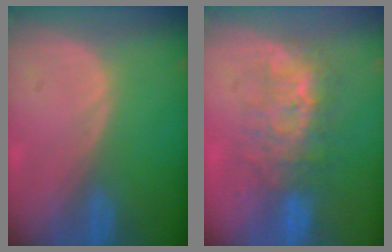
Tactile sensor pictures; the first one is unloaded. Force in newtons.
{"total": 7.6, "press": 7.3, "slide": 2.2}